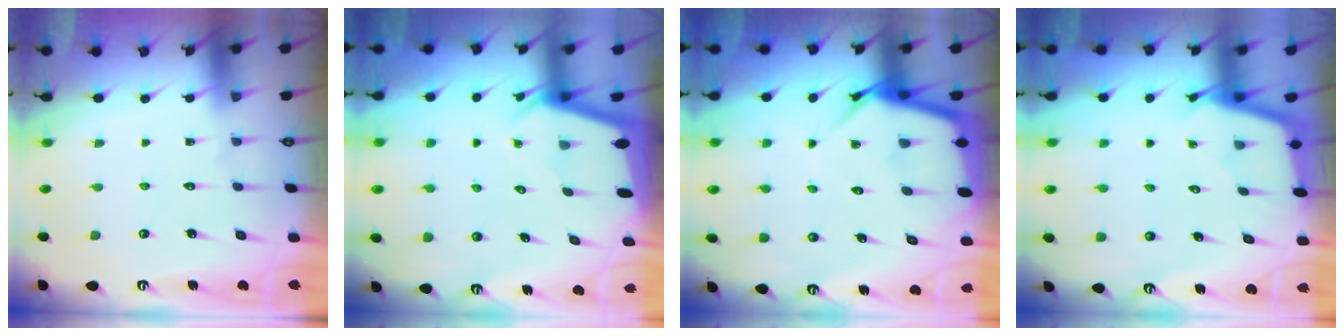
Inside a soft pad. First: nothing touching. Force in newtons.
{"total": 2.2, "press": 2.2, "slide": 0.1}
{"total": 9.7, "press": 9.7, "slide": 1.0}
{"total": 2.4, "press": 2.4, "slide": 0.2}